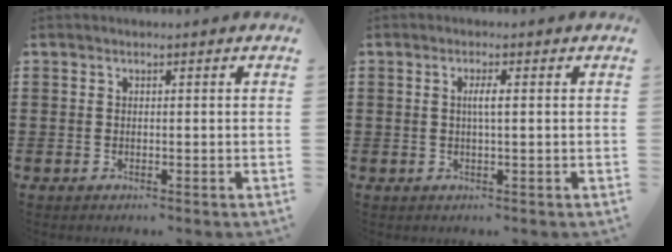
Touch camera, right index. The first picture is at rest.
{"total": 2.0, "force": [0.1, 0.1, 1.9], "torque": [-0.038, -0.001, 0.000]}